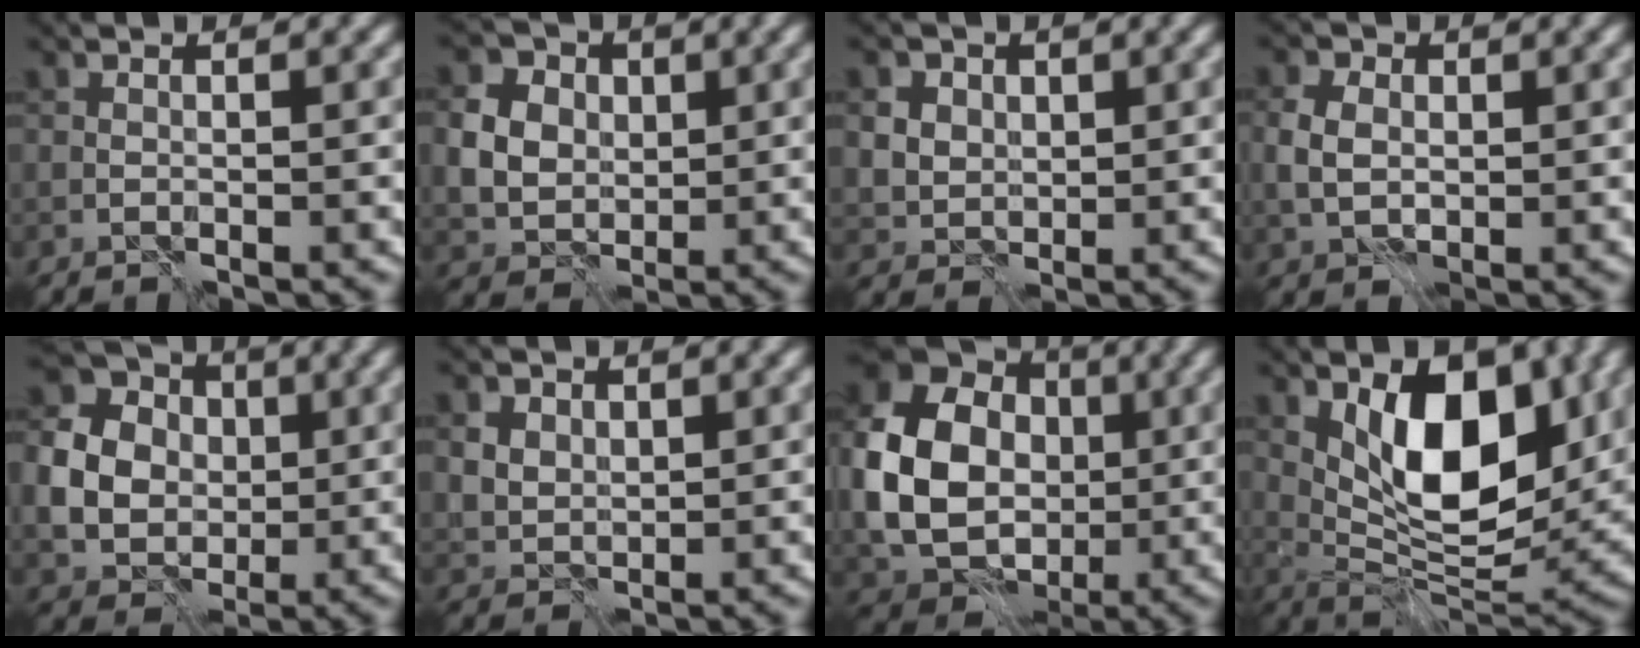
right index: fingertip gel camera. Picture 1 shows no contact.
{"total": 7.5, "force": [2.3, 6.4, 3.3], "torque": [-0.074, 0.027, 0.041]}
{"total": 5.1, "force": [2.4, 4.1, 1.8], "torque": [-0.047, 0.013, 0.039]}
{"total": 2.7, "force": [0.4, 2.2, 1.4], "torque": [-0.038, 0.002, 0.008]}
{"total": 6.6, "force": [0.4, 5.9, 2.9], "torque": [-0.075, 0.000, 0.002]}
{"total": 2.6, "force": [1.5, 2.0, 0.8], "torque": [-0.022, -0.006, 0.034]}
{"total": 12.8, "force": [0.4, 10.6, 7.2], "torque": [-0.152, -0.005, 0.002]}
{"total": 9.7, "force": [3.1, 5.0, 7.8], "torque": [-0.120, -0.011, 0.051]}